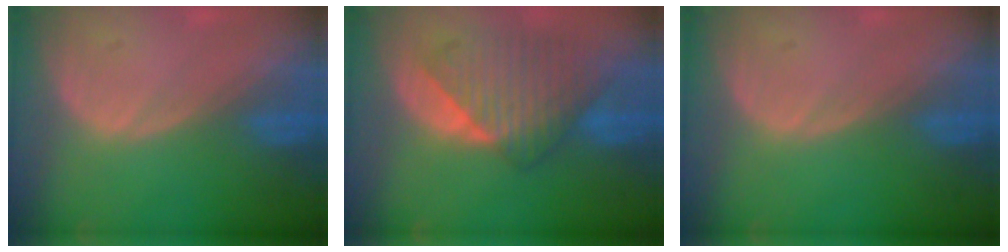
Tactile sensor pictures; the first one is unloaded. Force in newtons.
{"total": 8.6, "press": 8.1, "slide": 2.7}
{"total": 0.0}